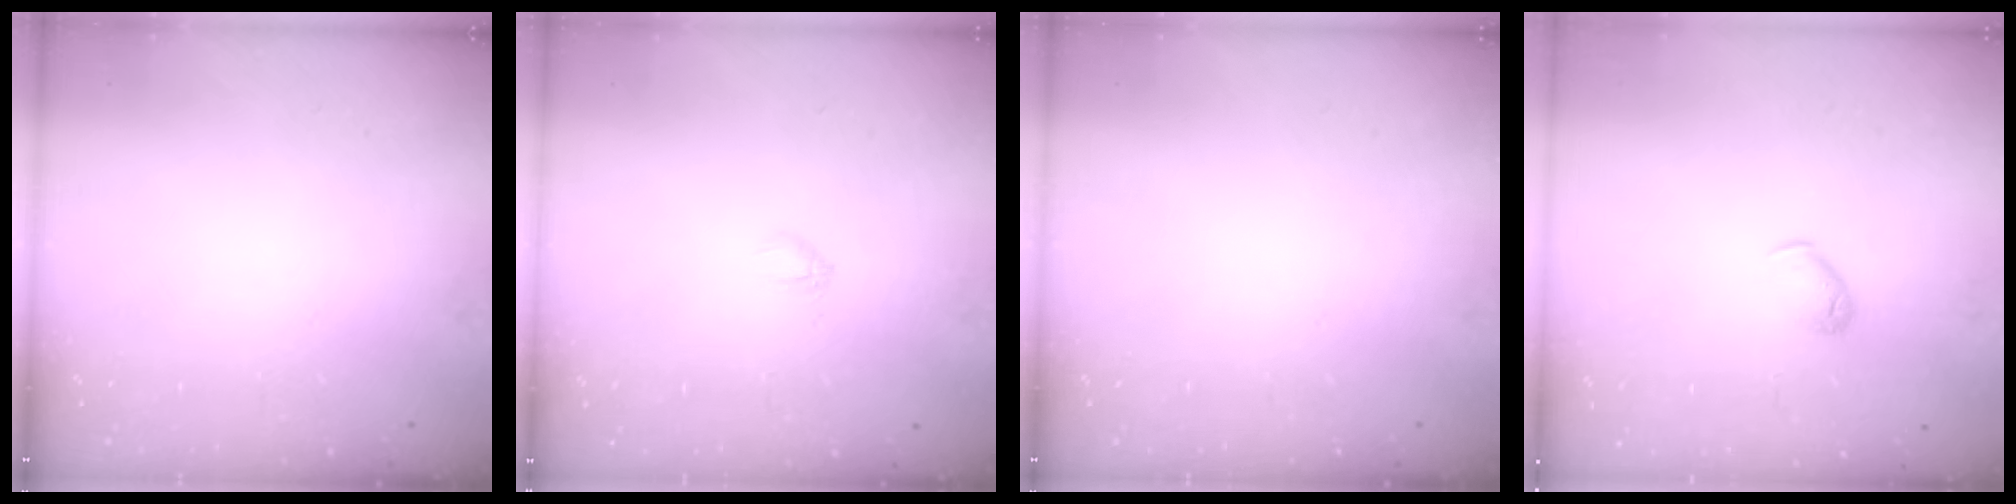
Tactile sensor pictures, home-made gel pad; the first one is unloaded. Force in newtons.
{"total": 2.7, "press": 2.5, "slide": 0.8}
{"total": 0.0}
{"total": 4.8, "press": 4.7, "slide": 0.9}